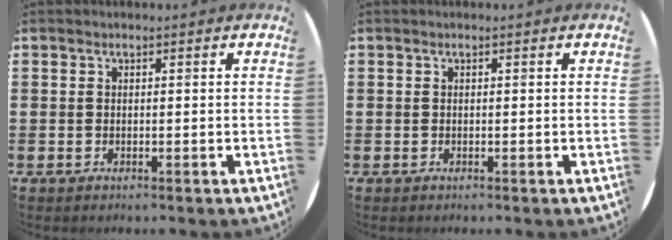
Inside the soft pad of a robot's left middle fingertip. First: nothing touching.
{"total": 0.0}